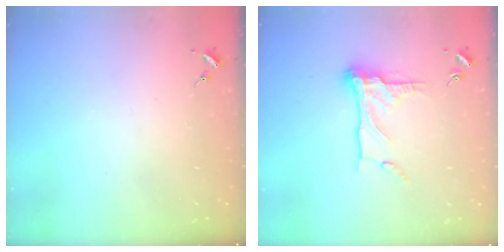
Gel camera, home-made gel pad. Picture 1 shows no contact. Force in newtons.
{"total": 13.2, "press": 13.2, "slide": 1.4}